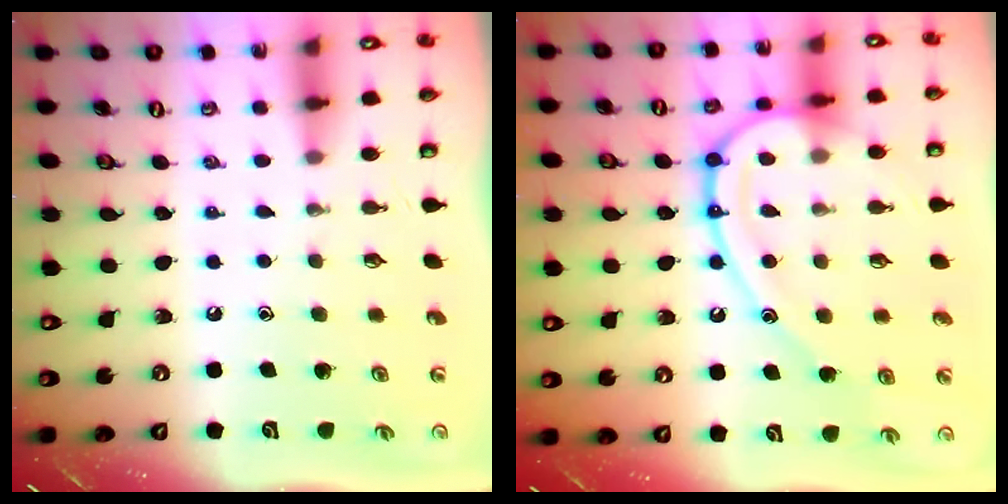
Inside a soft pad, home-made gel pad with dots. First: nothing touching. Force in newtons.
{"total": 17.3, "press": 17.2, "slide": 1.7}